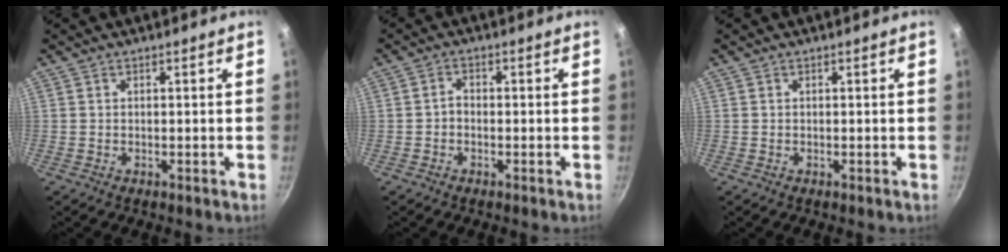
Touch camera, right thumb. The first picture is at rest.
{"total": 1.8, "force": [-0.7, 1.2, 1.1], "torque": [-0.017, 0.013, -0.015]}
{"total": 0.0}